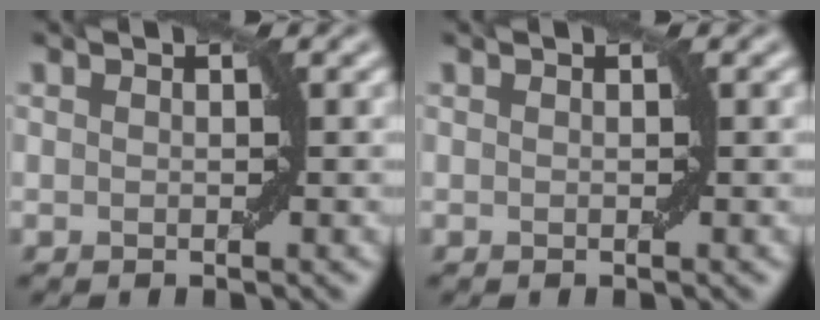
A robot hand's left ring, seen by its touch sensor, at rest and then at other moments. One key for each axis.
{"total": 0.0}